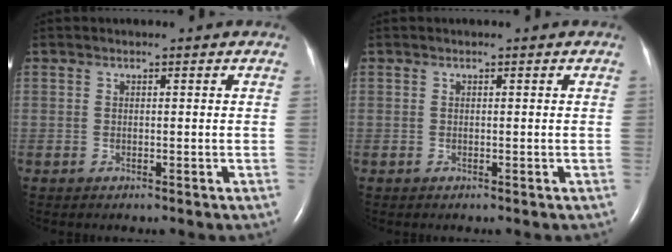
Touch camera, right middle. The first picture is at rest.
{"total": 0.0}